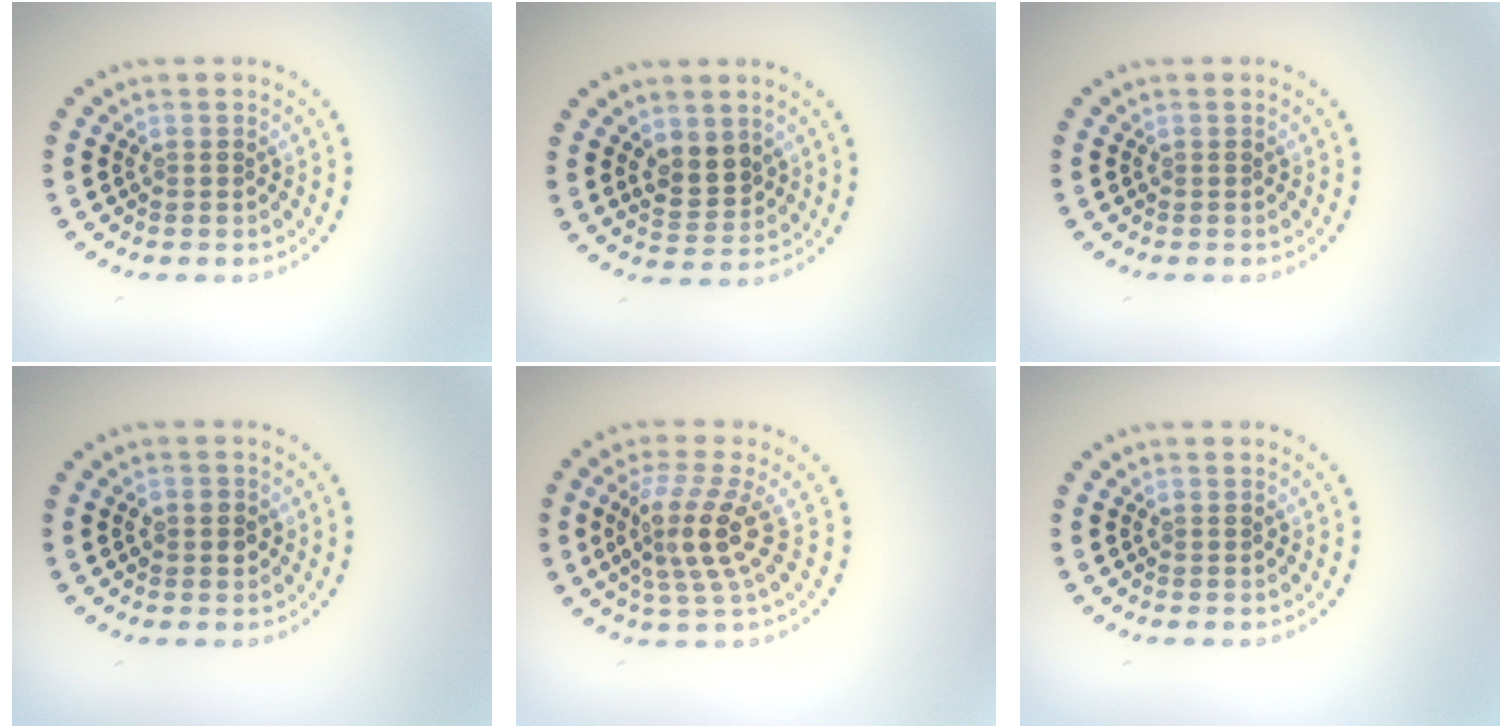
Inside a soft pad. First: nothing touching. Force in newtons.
{"total": 2.7, "press": 2.5, "slide": 0.9}
{"total": 0.0}
{"total": 1.4, "press": 1.4, "slide": 0.4}
{"total": 4.1, "press": 3.1, "slide": 2.6}
{"total": 0.0}